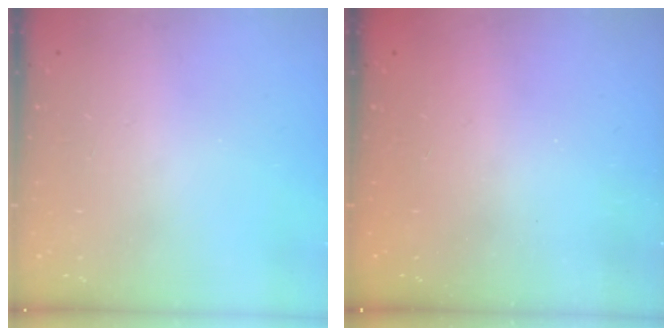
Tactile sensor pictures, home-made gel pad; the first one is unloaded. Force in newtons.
{"total": 2.4, "press": 2.3, "slide": 0.8}